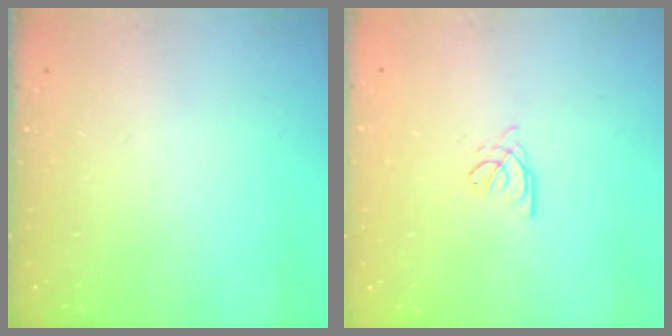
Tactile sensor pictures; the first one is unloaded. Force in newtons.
{"total": 2.4, "press": 2.4, "slide": 0.1}